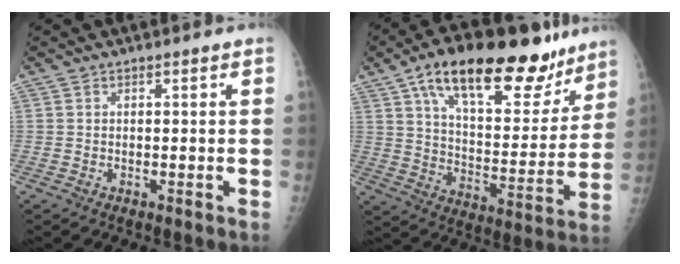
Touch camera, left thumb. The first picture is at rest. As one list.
[{"total": 26.4, "force": [16.9, 11.1, 17.0], "torque": [-0.220, -0.039, 0.264]}]